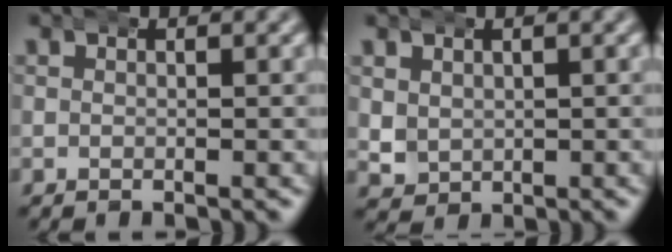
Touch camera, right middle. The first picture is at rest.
{"total": 2.4, "force": [0.9, 2.1, 0.8], "torque": [-0.039, -0.014, 0.026]}